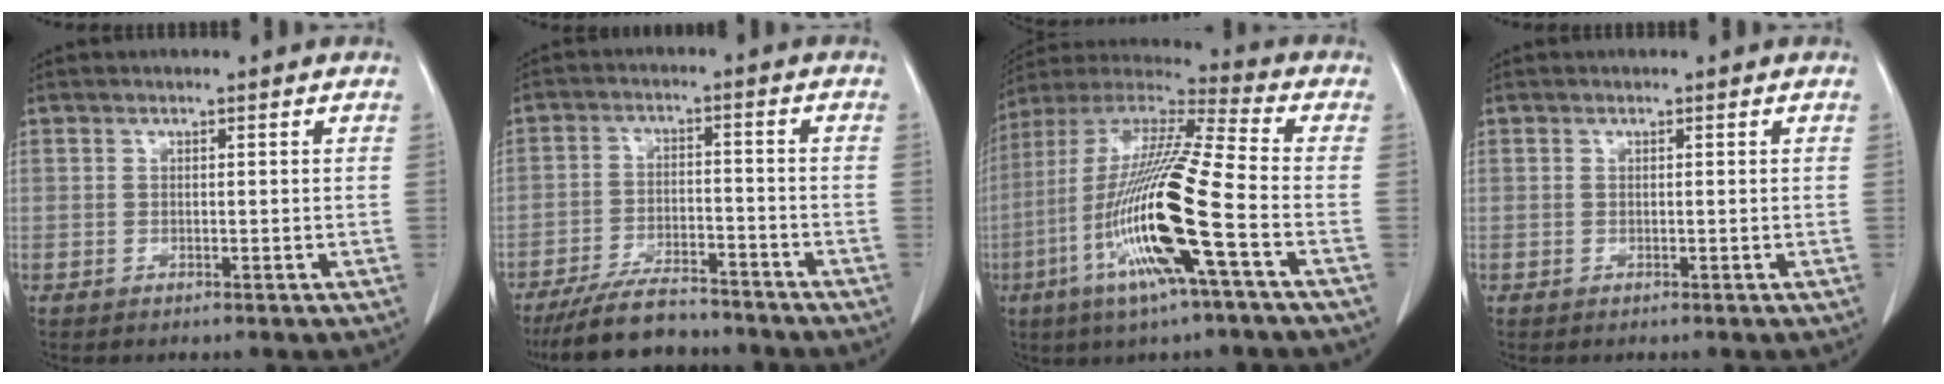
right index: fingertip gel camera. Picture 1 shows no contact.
{"total": 11.1, "force": [-9.8, 2.6, 4.3], "torque": [-0.074, -0.008, -0.159]}
{"total": 19.6, "force": [-6.2, 0.0, 18.6], "torque": [-0.384, -0.020, -0.128]}
{"total": 0.0}